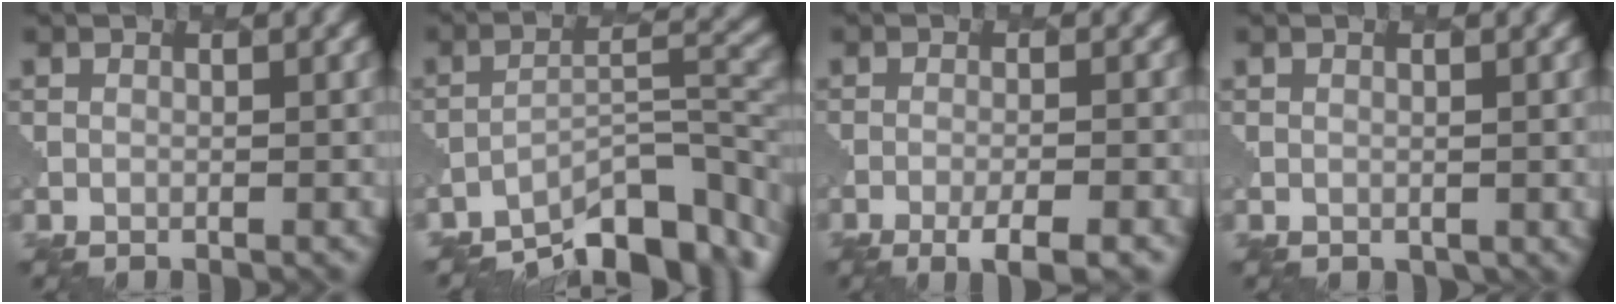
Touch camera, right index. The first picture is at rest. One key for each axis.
{"total": 9.8, "fx": -7.2, "fy": 3.3, "fz": 5.7, "tx": -0.077, "ty": 0.001, "tz": -0.122}
{"total": 4.0, "fx": -2.3, "fy": 0.8, "fz": 3.2, "tx": -0.051, "ty": 0.003, "tz": -0.037}
{"total": 1.0, "fx": 0.2, "fy": 0.9, "fz": 0.4, "tx": -0.008, "ty": -0.006, "tz": 0.005}